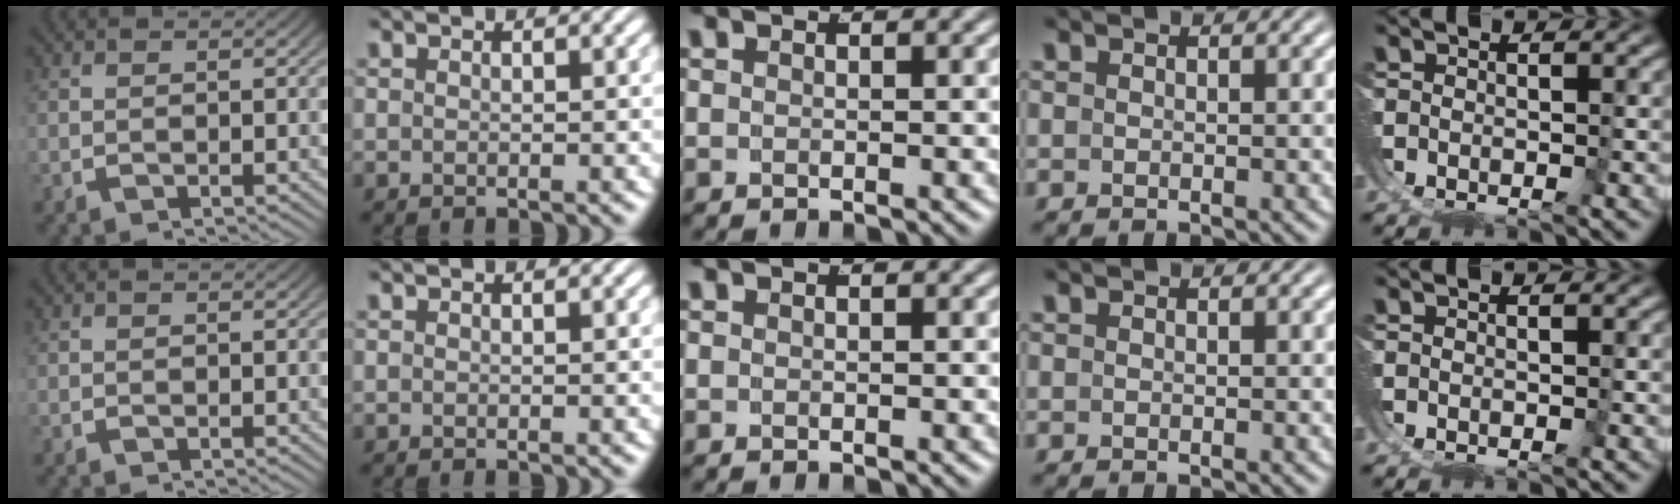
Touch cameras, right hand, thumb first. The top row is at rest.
{}